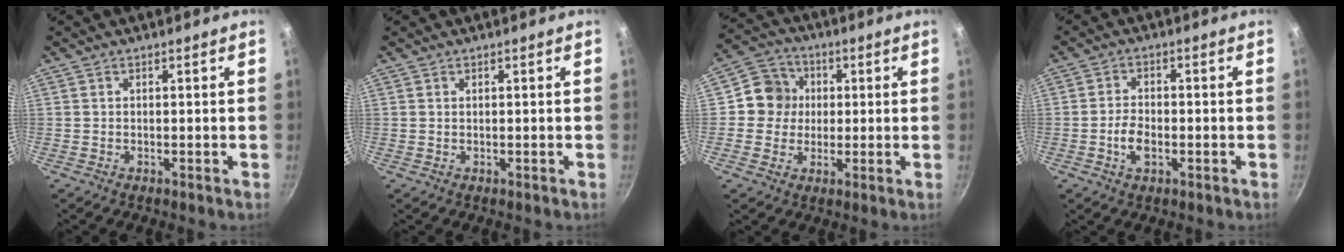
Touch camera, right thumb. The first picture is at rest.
{"total": 0.0}
{"total": 8.0, "force": [0.7, 7.6, 2.3], "torque": [0.004, 0.014, -0.007]}
{"total": 4.6, "force": [-1.4, 2.5, 3.5], "torque": [-0.064, 0.012, -0.029]}